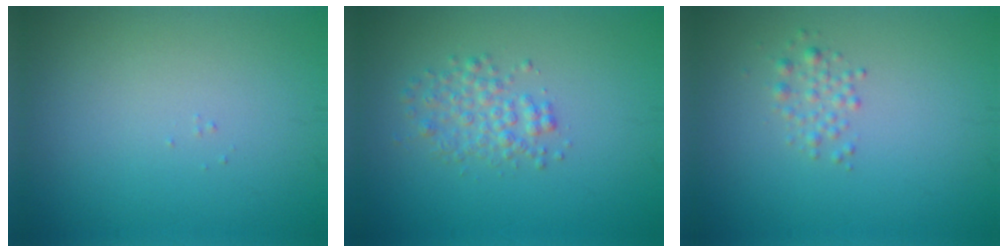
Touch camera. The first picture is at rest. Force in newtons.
{"total": 2.5, "press": 2.5, "slide": 0.0}
{"total": 1.4, "press": 1.4, "slide": 0.0}